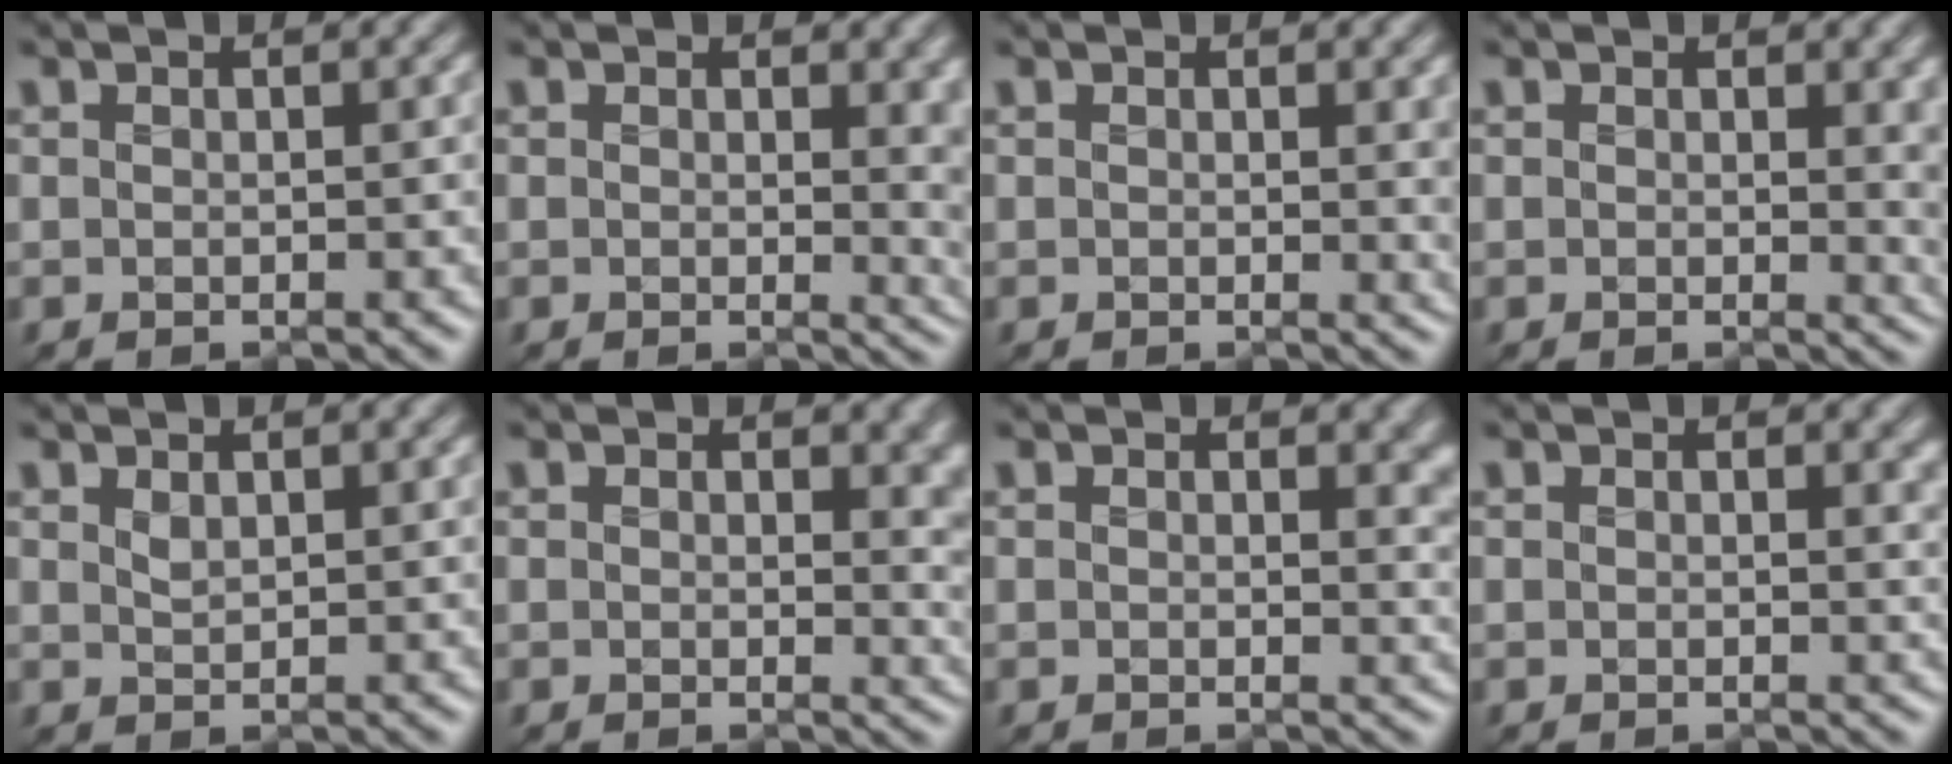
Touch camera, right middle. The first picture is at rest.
{"total": 4.6, "force": [1.6, 2.5, 3.5], "torque": [-0.044, -0.008, 0.030]}
{"total": 2.0, "force": [1.0, 0.9, 1.4], "torque": [-0.019, 0.000, 0.018]}
{"total": 3.9, "force": [1.5, 2.1, 2.9], "torque": [-0.035, -0.003, 0.027]}
{"total": 0.8, "force": [0.4, 0.4, 0.6], "torque": [-0.017, -0.001, 0.010]}
{"total": 4.0, "force": [1.6, 2.6, 2.6], "torque": [-0.034, -0.011, 0.027]}
{"total": 2.8, "force": [1.5, 1.7, 1.7], "torque": [-0.023, -0.006, 0.021]}
{"total": 1.5, "force": [1.0, 0.8, 0.9], "torque": [-0.014, 0.000, 0.017]}